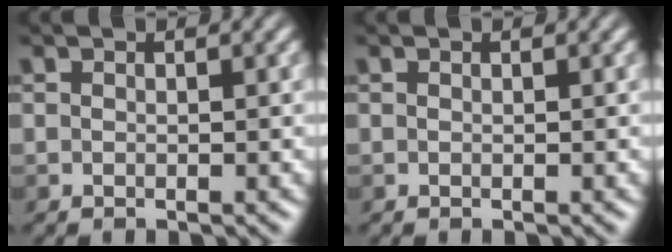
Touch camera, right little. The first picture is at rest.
{"total": 0.0}